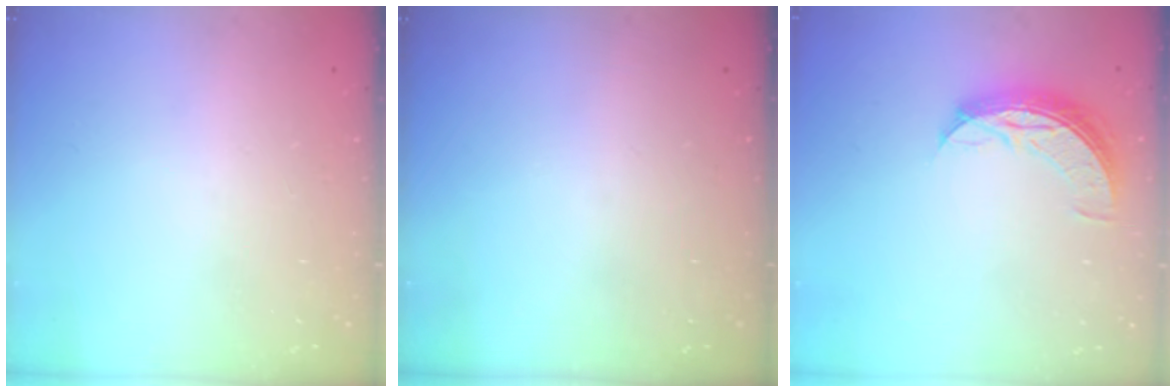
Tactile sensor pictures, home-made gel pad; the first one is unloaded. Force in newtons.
{"total": 0.0}
{"total": 8.4, "press": 8.4, "slide": 0.4}